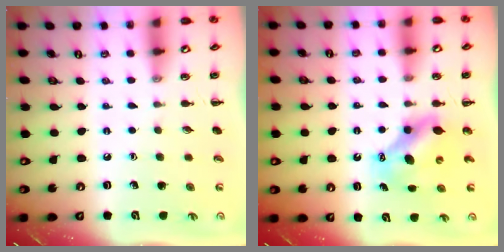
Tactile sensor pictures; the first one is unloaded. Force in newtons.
{"total": 7.1, "press": 6.9, "slide": 1.5}